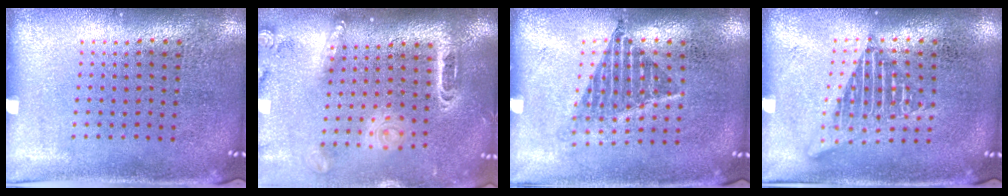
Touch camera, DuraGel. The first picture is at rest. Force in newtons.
{"total": 2.4, "press": 1.8, "slide": 1.5}
{"total": 1.2, "press": 1.0, "slide": 0.7}
{"total": 1.7, "press": 1.7, "slide": 0.2}